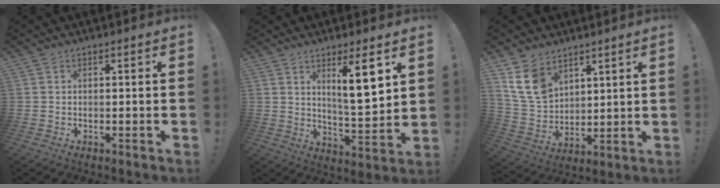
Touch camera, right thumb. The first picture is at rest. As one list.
[{"total": 11.7, "force": [5.6, 2.0, 10.1], "torque": [-0.148, -0.027, 0.083]}, {"total": 13.2, "force": [7.8, 8.9, 6.0], "torque": [-0.114, -0.035, 0.161]}]